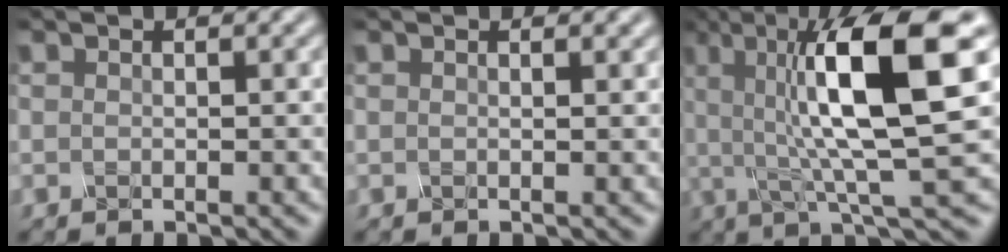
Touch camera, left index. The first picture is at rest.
{"total": 1.0, "force": [0.6, 0.3, 0.7], "torque": [-0.004, 0.004, 0.004]}
{"total": 12.1, "force": [2.4, 2.7, 11.6], "torque": [-0.177, 0.008, 0.042]}